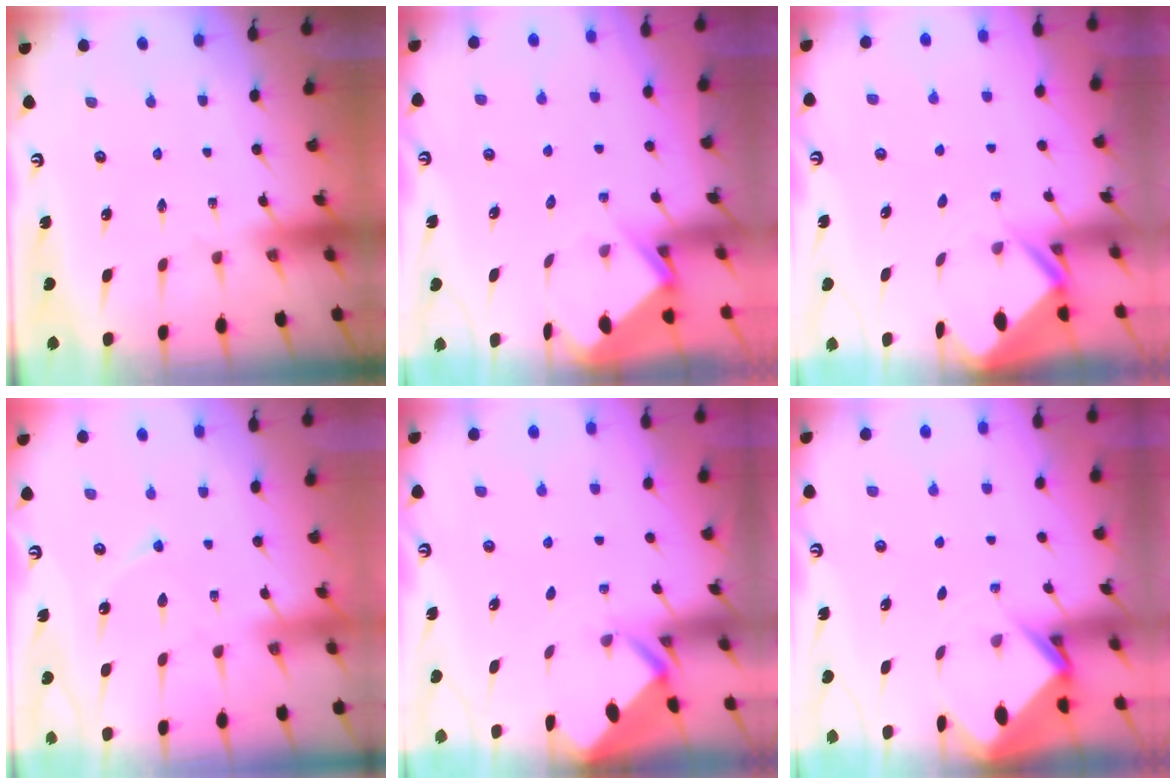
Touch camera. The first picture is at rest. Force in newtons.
{"total": 3.9, "press": 3.9, "slide": 0.4}
{"total": 2.4, "press": 2.4, "slide": 0.1}
{"total": 5.8, "press": 5.8, "slide": 0.7}
{"total": 2.2, "press": 2.2, "slide": 0.2}
{"total": 3.2, "press": 3.2, "slide": 0.2}